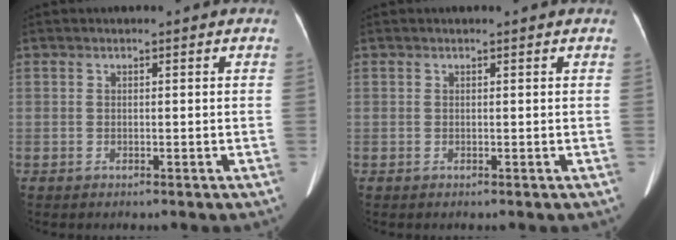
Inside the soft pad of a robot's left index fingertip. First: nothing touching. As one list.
[{"total": 0.6, "force": [0.6, 0.1, 0.2], "torque": [-0.005, 0.010, 0.007]}]